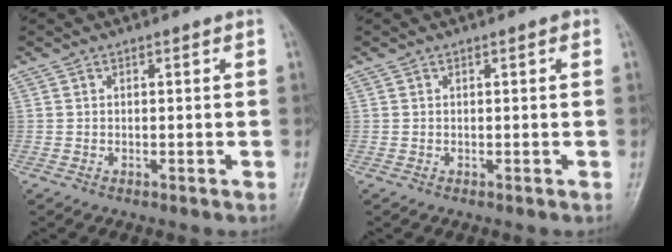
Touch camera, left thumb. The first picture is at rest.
{"total": 0.6, "force": [0.3, 0.2, 0.5], "torque": [-0.008, 0.001, 0.002]}